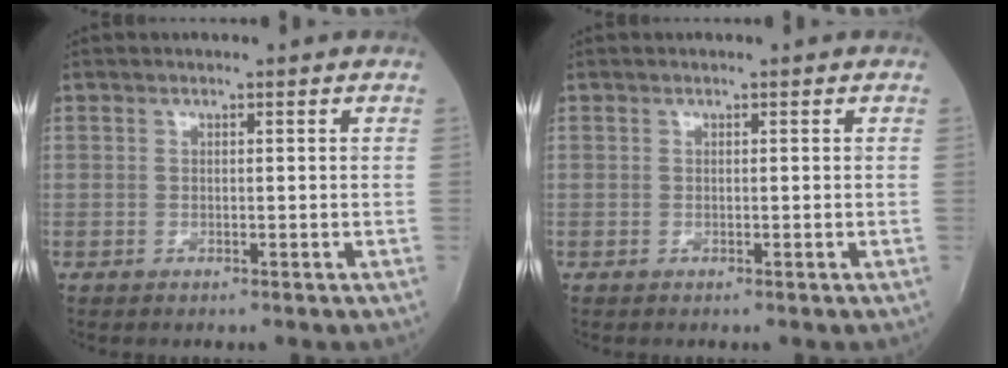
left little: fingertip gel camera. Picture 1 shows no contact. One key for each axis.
{"total": 0.0}